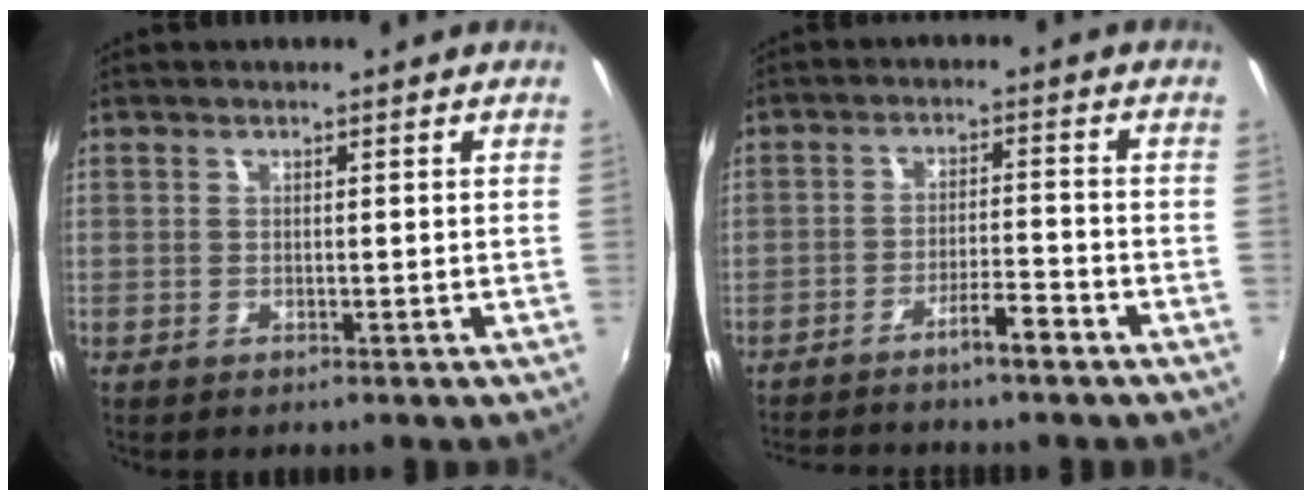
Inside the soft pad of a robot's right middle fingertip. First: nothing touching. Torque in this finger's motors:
{"motor_torque": [1.07, -1.07, 0.10, 0.08]}